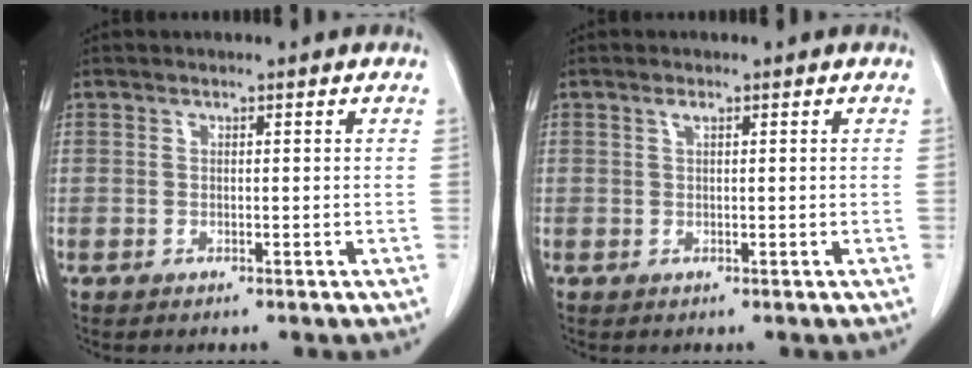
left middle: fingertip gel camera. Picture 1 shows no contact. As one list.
[{"total": 0.7, "force": [0.4, 0.1, 0.6], "torque": [-0.013, 0.001, 0.006]}]